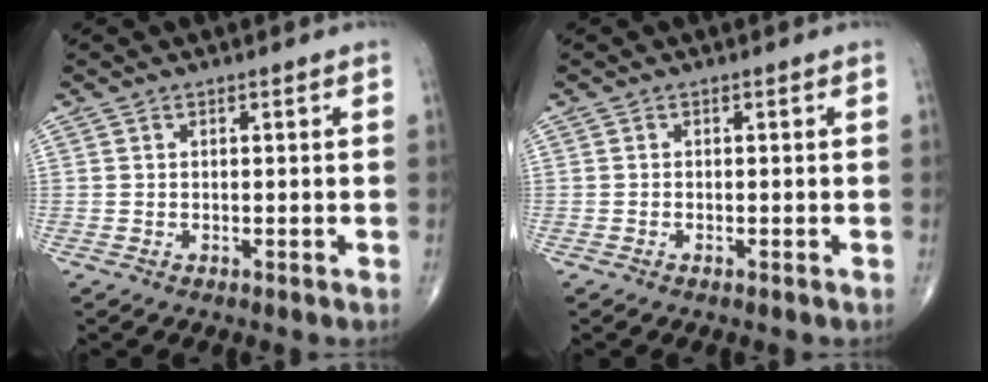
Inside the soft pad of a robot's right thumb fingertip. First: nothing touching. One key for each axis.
{"total": 0.0}